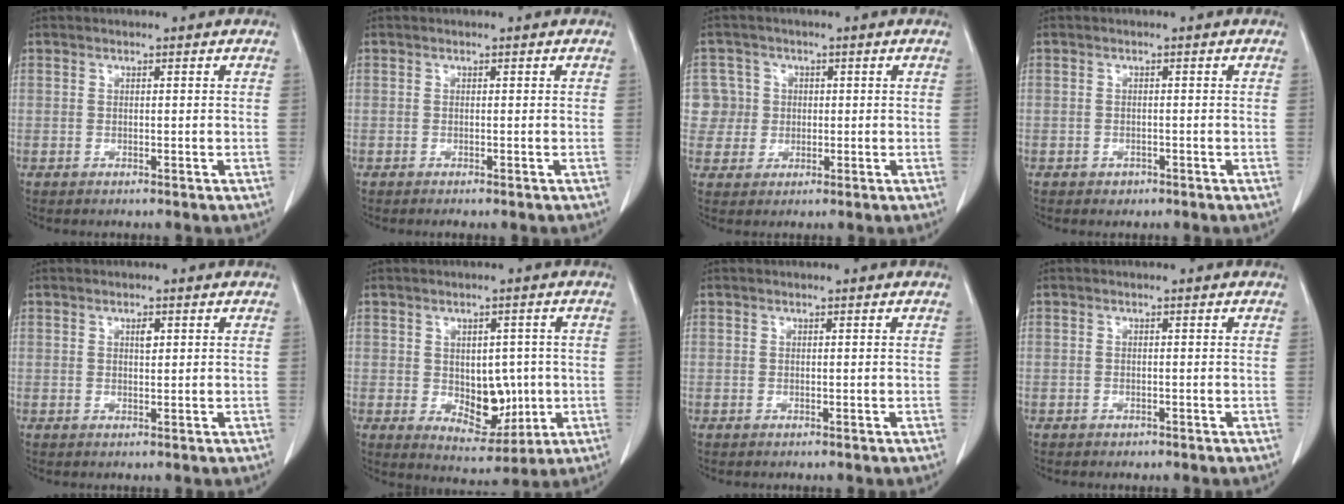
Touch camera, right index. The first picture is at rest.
{"total": 0.7, "force": [-0.6, 0.1, 0.4], "torque": [-0.006, -0.001, -0.010]}
{"total": 5.6, "force": [0.8, 5.5, -0.1], "torque": [0.015, 0.018, 0.017]}
{"total": 1.2, "force": [-0.7, 0.9, 0.3], "torque": [-0.007, 0.002, -0.008]}
{"total": 1.2, "force": [0.5, 0.5, 1.0], "torque": [-0.017, 0.000, 0.007]}
{"total": 7.8, "force": [-0.5, 4.9, 6.0], "torque": [-0.082, 0.000, 0.010]}
{"total": 0.0}
{"total": 0.6, "force": [-0.4, 0.4, 0.1], "torque": [-0.009, 0.000, -0.006]}